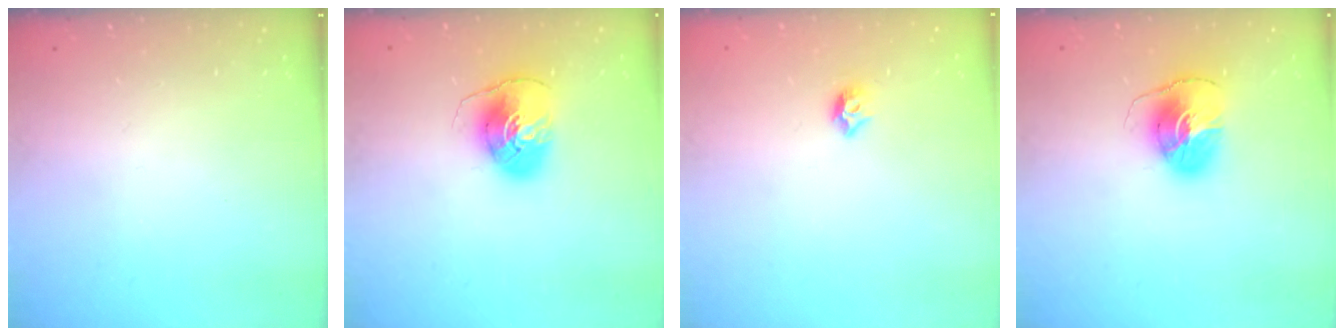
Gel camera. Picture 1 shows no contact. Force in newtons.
{"total": 8.1, "press": 8.0, "slide": 1.2}
{"total": 5.5, "press": 5.4, "slide": 0.9}
{"total": 8.6, "press": 8.6, "slide": 0.9}